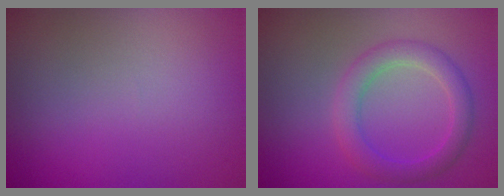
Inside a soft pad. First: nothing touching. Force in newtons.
{"total": 2.2, "press": 2.2, "slide": 0.3}